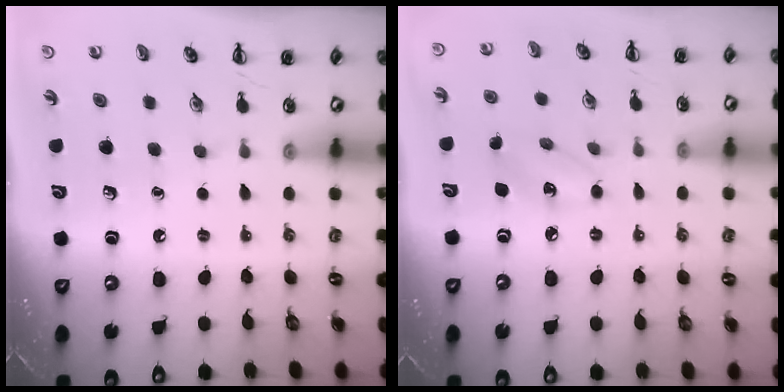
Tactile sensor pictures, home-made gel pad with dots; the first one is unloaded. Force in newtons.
{"total": 5.9, "press": 5.8, "slide": 1.1}